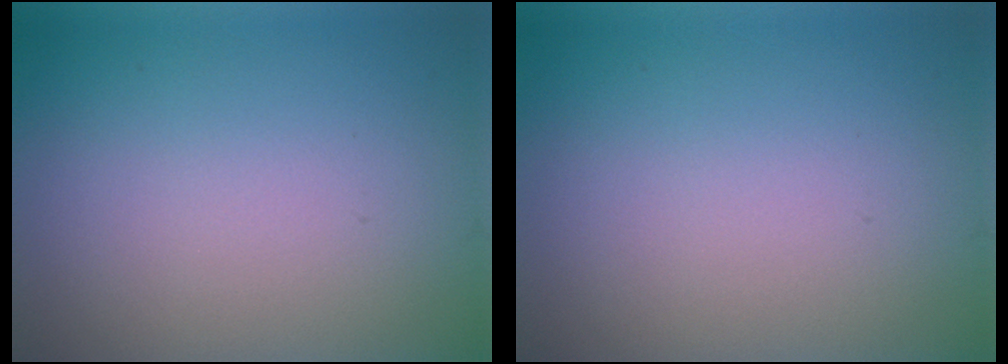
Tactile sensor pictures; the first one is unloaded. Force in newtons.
{"total": 0.0}